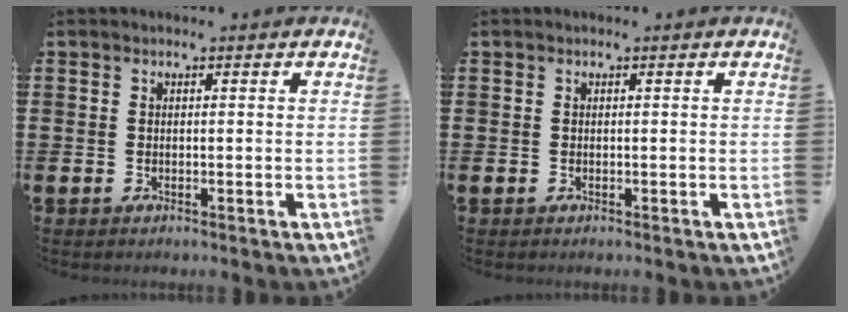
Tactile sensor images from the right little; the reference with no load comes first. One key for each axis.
{"total": 0.0}